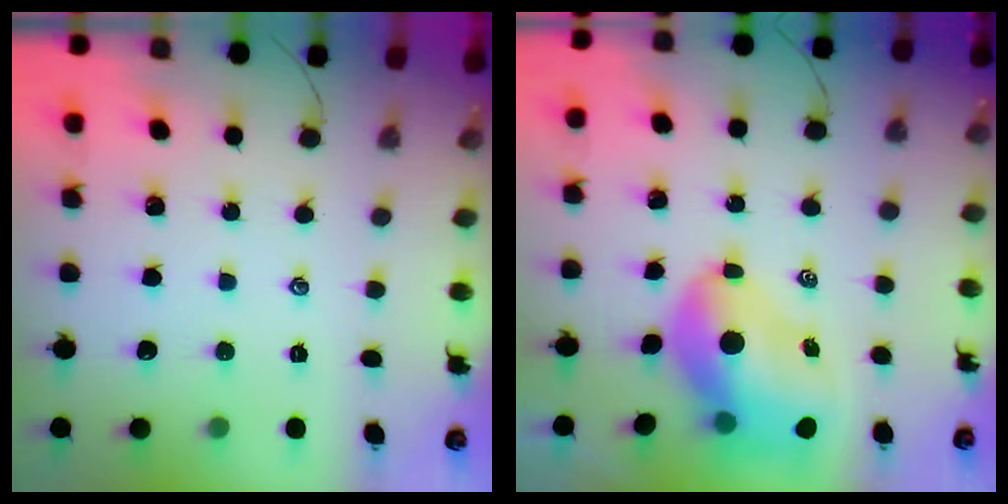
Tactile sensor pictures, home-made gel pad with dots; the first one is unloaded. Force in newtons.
{"total": 9.9, "press": 9.5, "slide": 2.8}